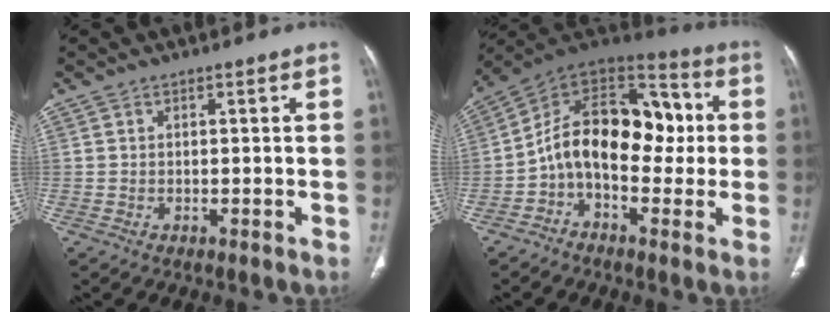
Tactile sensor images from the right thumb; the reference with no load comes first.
{"total": 18.0, "force": [-0.8, 11.2, 14.1], "torque": [-0.181, 0.057, -0.024]}